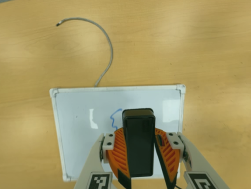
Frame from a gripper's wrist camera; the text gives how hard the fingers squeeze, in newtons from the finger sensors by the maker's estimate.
{"total": 8.6, "left": 9.3, "right": 7.9}